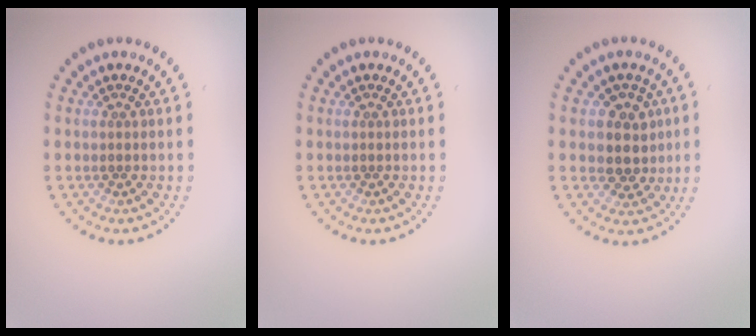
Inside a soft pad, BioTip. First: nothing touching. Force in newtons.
{"total": 0.0}
{"total": 3.2, "press": 2.9, "slide": 1.4}